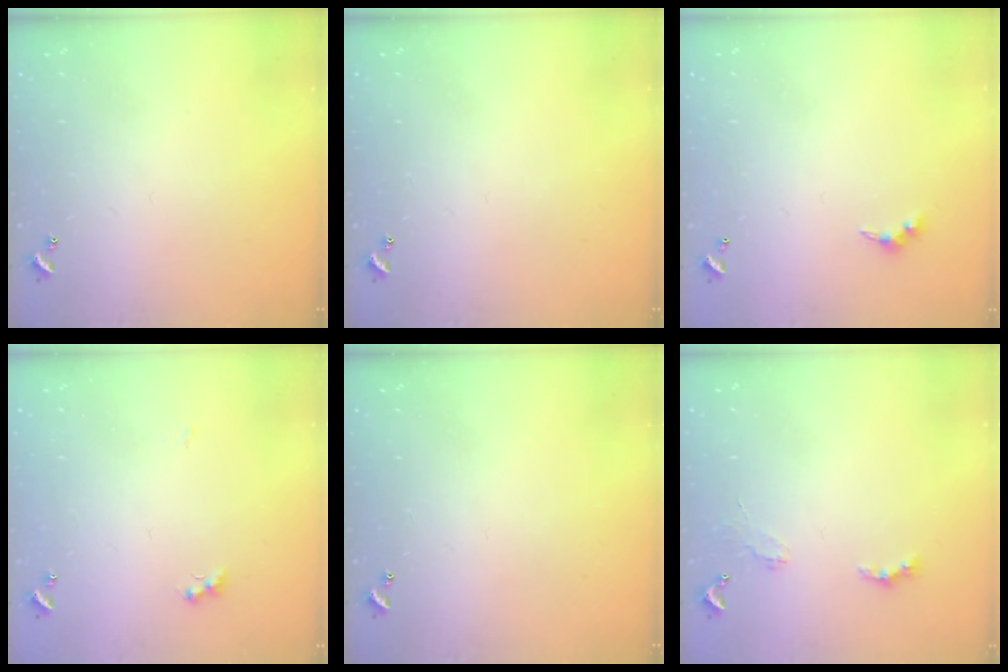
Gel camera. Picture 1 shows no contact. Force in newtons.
{"total": 0.0}
{"total": 3.0, "press": 2.9, "slide": 0.5}
{"total": 2.7, "press": 2.6, "slide": 0.7}
{"total": 0.0}
{"total": 1.9, "press": 1.8, "slide": 0.5}